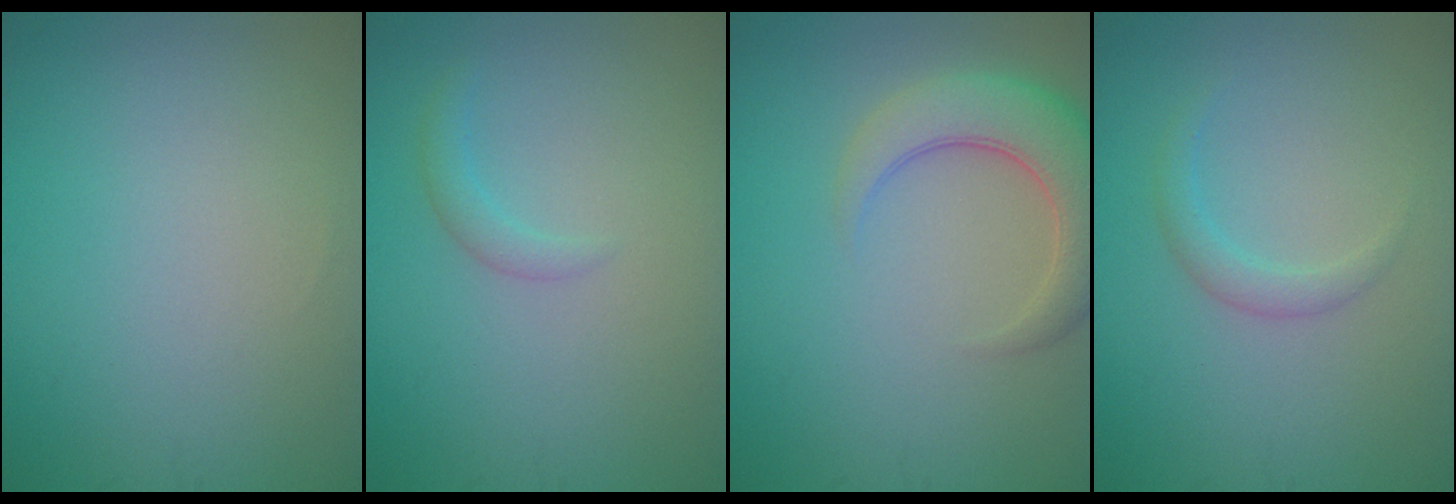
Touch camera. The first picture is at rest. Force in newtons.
{"total": 1.2, "press": 1.2, "slide": 0.1}
{"total": 5.4, "press": 5.4, "slide": 0.6}
{"total": 1.5, "press": 1.5, "slide": 0.1}